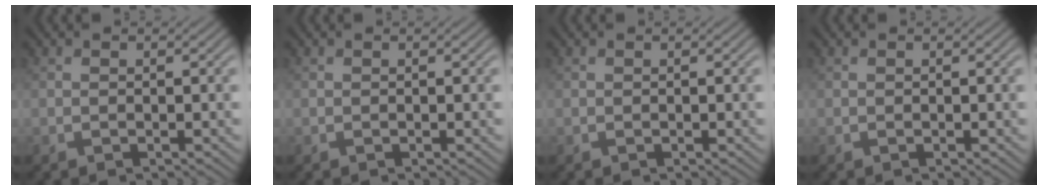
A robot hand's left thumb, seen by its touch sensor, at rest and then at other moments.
{"total": 0.0}
{"total": 0.0}
{"total": 0.0}